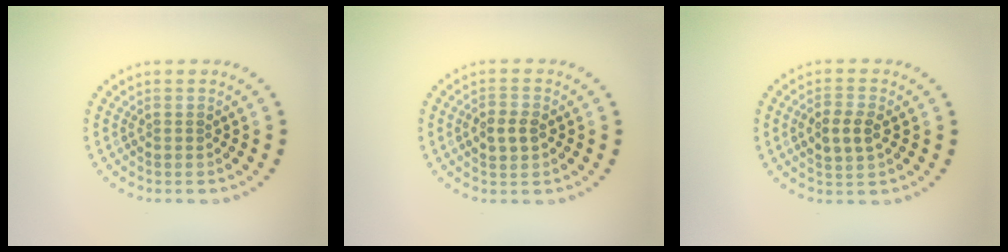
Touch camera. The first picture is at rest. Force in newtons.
{"total": 2.0, "press": 2.0, "slide": 0.2}
{"total": 2.8, "press": 2.8, "slide": 0.3}